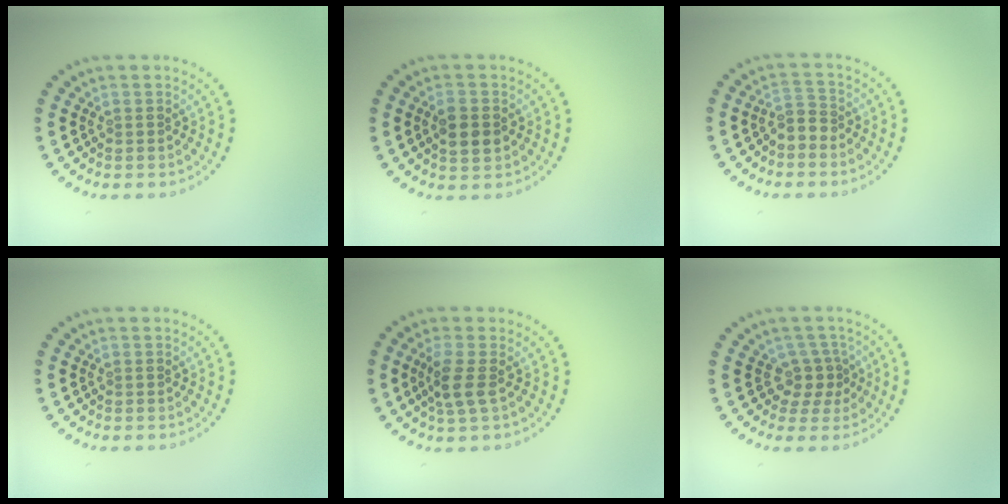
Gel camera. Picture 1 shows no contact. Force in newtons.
{"total": 2.6, "press": 2.6, "slide": 0.2}
{"total": 1.7, "press": 1.5, "slide": 0.9}
{"total": 0.0}
{"total": 2.4, "press": 2.1, "slide": 1.2}
{"total": 2.4, "press": 1.7, "slide": 1.7}